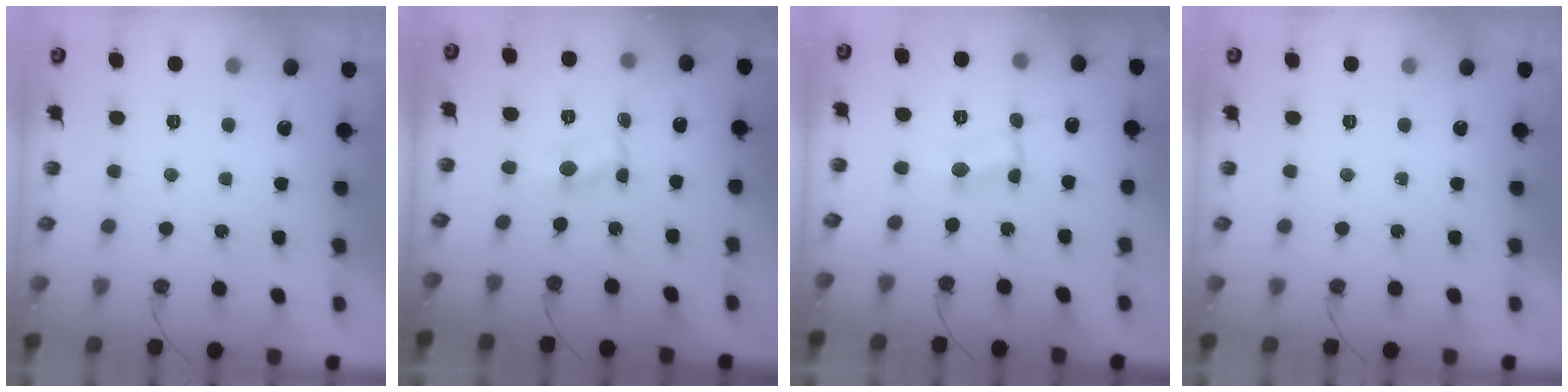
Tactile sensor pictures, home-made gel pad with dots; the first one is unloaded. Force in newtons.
{"total": 1.5, "press": 1.5, "slide": 0.2}
{"total": 1.2, "press": 1.2, "slide": 0.2}
{"total": 0.0}